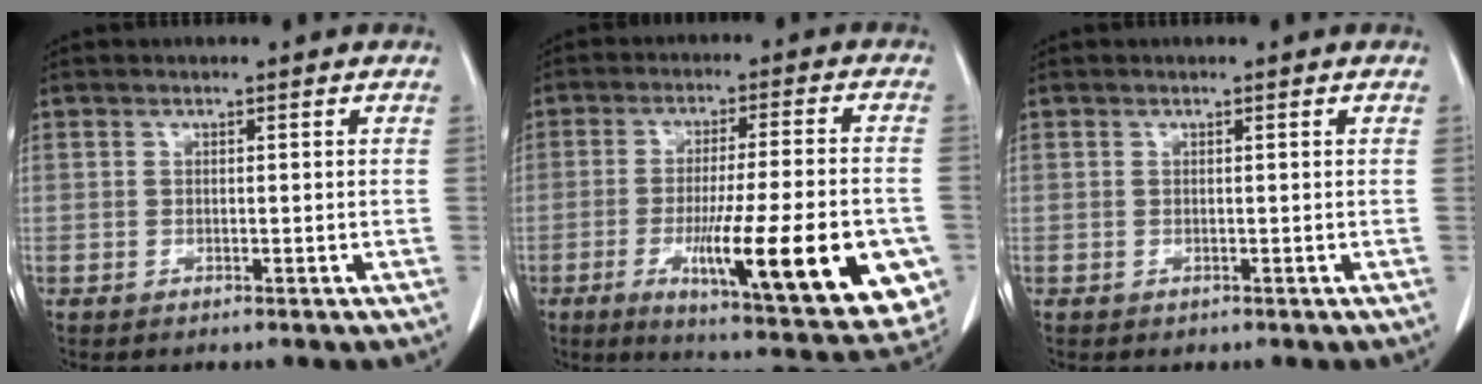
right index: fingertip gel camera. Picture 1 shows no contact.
{"total": 23.3, "force": [-7.2, 3.4, 22.0], "torque": [-0.250, -0.030, -0.091]}
{"total": 0.0}